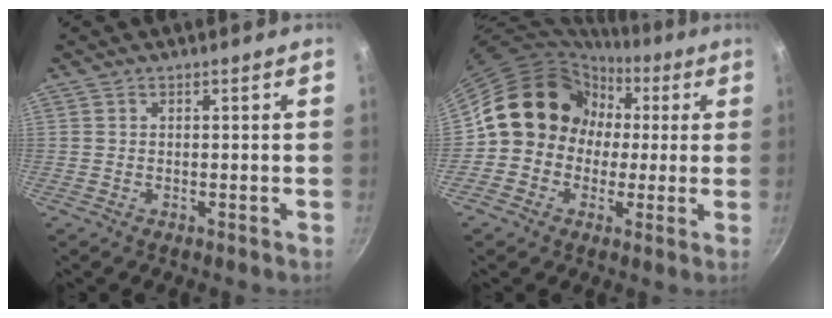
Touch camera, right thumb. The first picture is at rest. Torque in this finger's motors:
{"motor_torque": [1.16, 3.70, 0.84, -0.84, 0.18]}